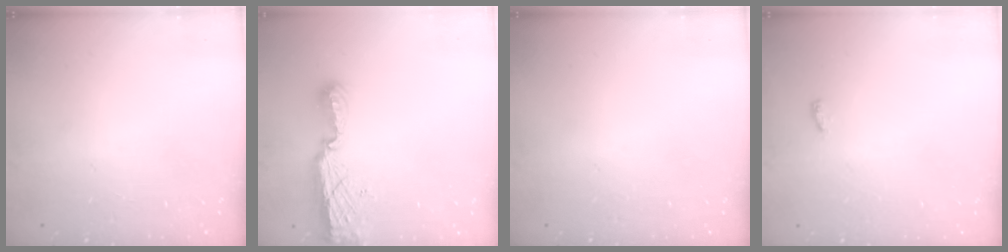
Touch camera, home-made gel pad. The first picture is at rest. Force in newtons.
{"total": 11.4, "press": 10.2, "slide": 4.9}
{"total": 0.0}
{"total": 6.4, "press": 3.3, "slide": 5.5}